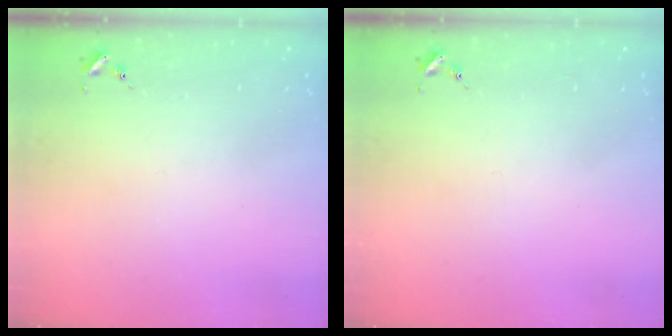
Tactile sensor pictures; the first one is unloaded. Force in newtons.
{"total": 0.0}